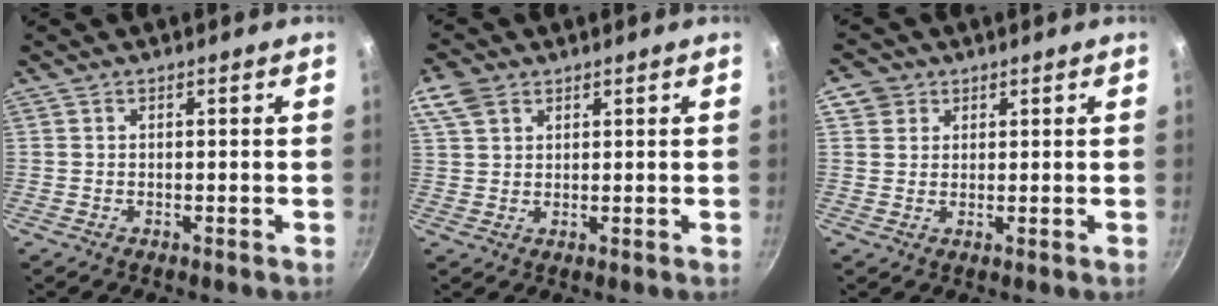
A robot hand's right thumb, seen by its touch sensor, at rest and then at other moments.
{"total": 5.5, "force": [2.9, 3.7, 2.8], "torque": [-0.049, 0.001, 0.055]}
{"total": 3.8, "force": [1.6, 3.4, 0.8], "torque": [0.018, 0.004, 0.023]}